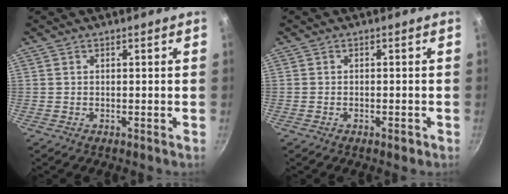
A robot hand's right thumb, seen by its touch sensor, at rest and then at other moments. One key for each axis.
{"total": 1.5, "fx": -0.8, "fy": 0.7, "fz": 1.1, "tx": -0.019, "ty": 0.007, "tz": -0.011}